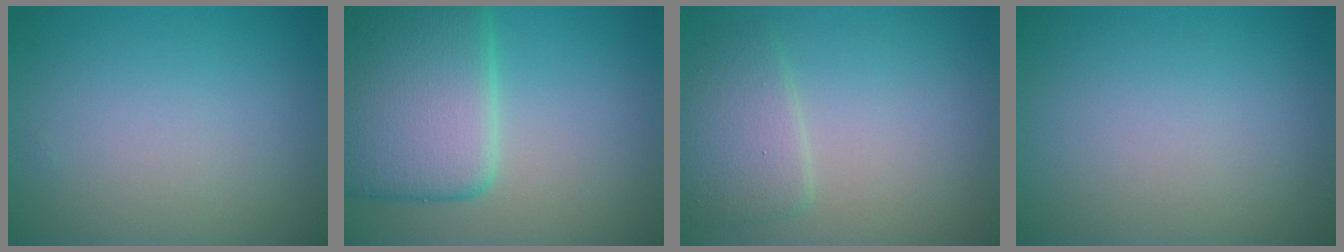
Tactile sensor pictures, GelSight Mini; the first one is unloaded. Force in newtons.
{"total": 8.9, "press": 8.9, "slide": 0.6}
{"total": 3.0, "press": 3.0, "slide": 0.0}
{"total": 0.0}